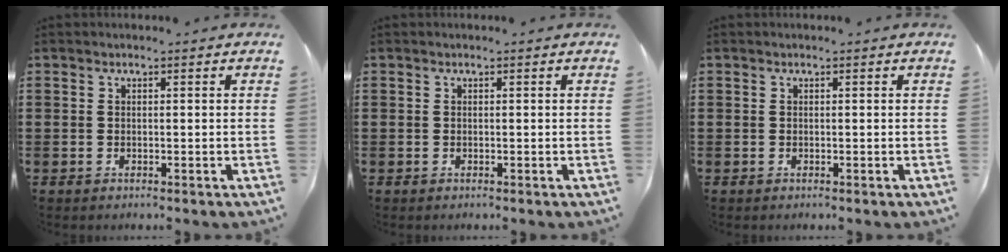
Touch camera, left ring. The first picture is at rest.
{"total": 0.0}
{"total": 0.0}